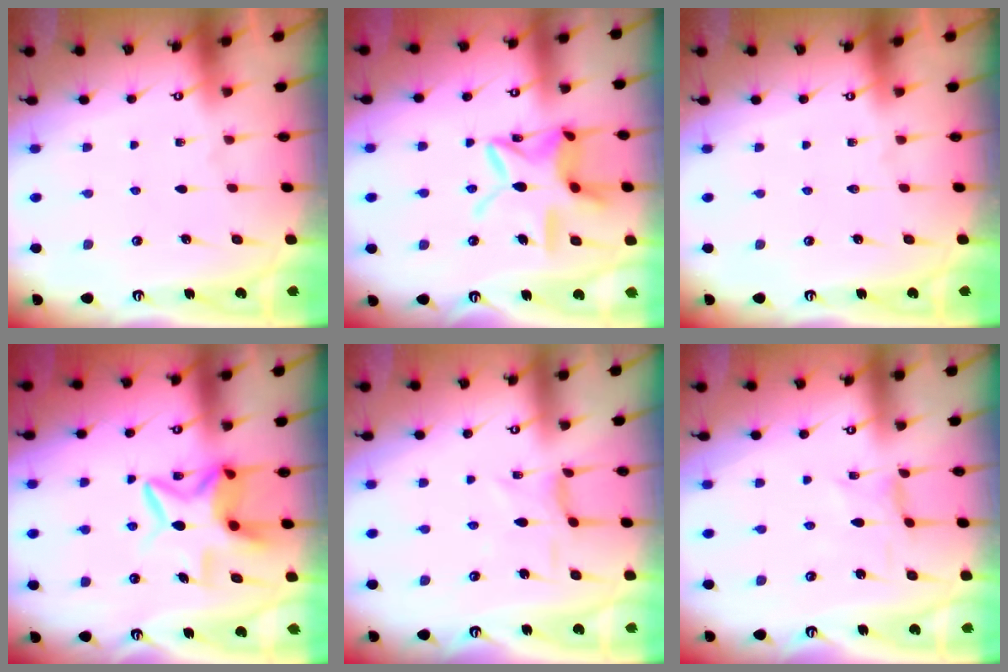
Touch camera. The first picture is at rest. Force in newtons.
{"total": 15.1, "press": 15.1, "slide": 1.3}
{"total": 0.0}
{"total": 9.8, "press": 9.7, "slide": 1.6}
{"total": 1.9, "press": 1.9, "slide": 0.4}
{"total": 0.0}